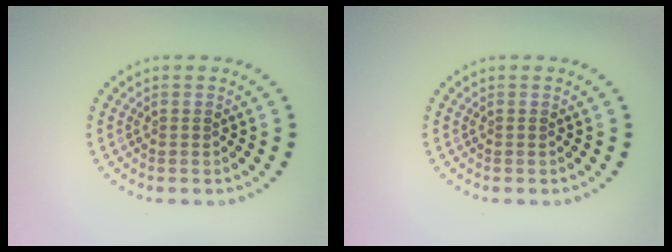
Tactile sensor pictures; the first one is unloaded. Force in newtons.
{"total": 0.0}